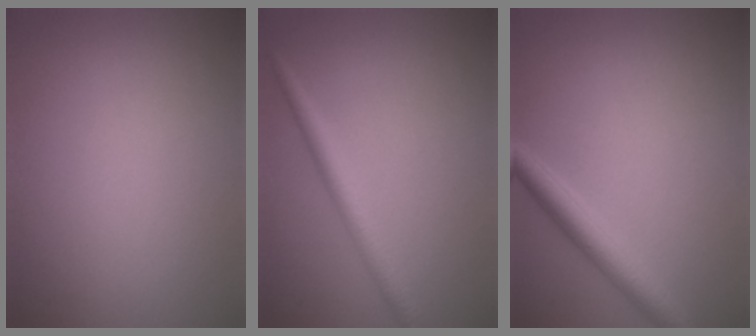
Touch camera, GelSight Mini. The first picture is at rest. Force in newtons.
{"total": 2.5, "press": 2.5, "slide": 0.1}
{"total": 3.1, "press": 3.1, "slide": 0.1}